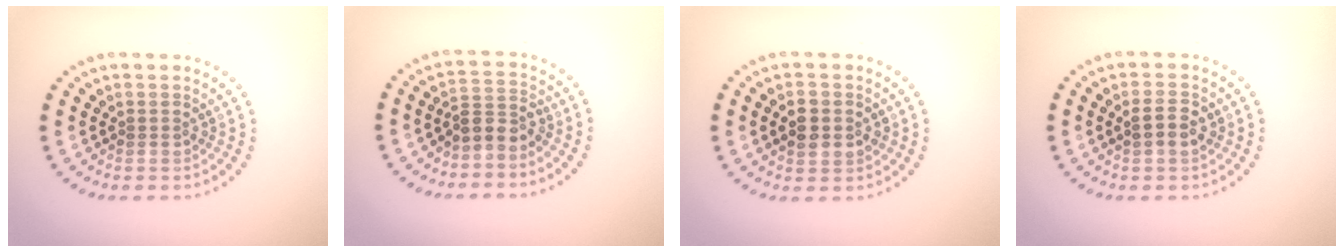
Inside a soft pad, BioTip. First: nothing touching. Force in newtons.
{"total": 2.5, "press": 2.0, "slide": 1.6}
{"total": 3.5, "press": 3.5, "slide": 0.3}
{"total": 2.2, "press": 2.2, "slide": 0.3}